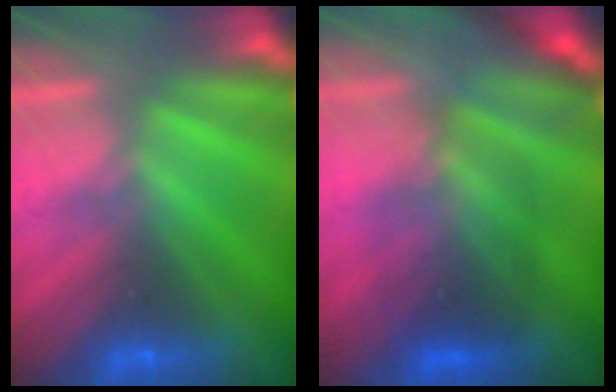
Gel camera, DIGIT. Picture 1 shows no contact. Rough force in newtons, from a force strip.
{"total": 2.6}